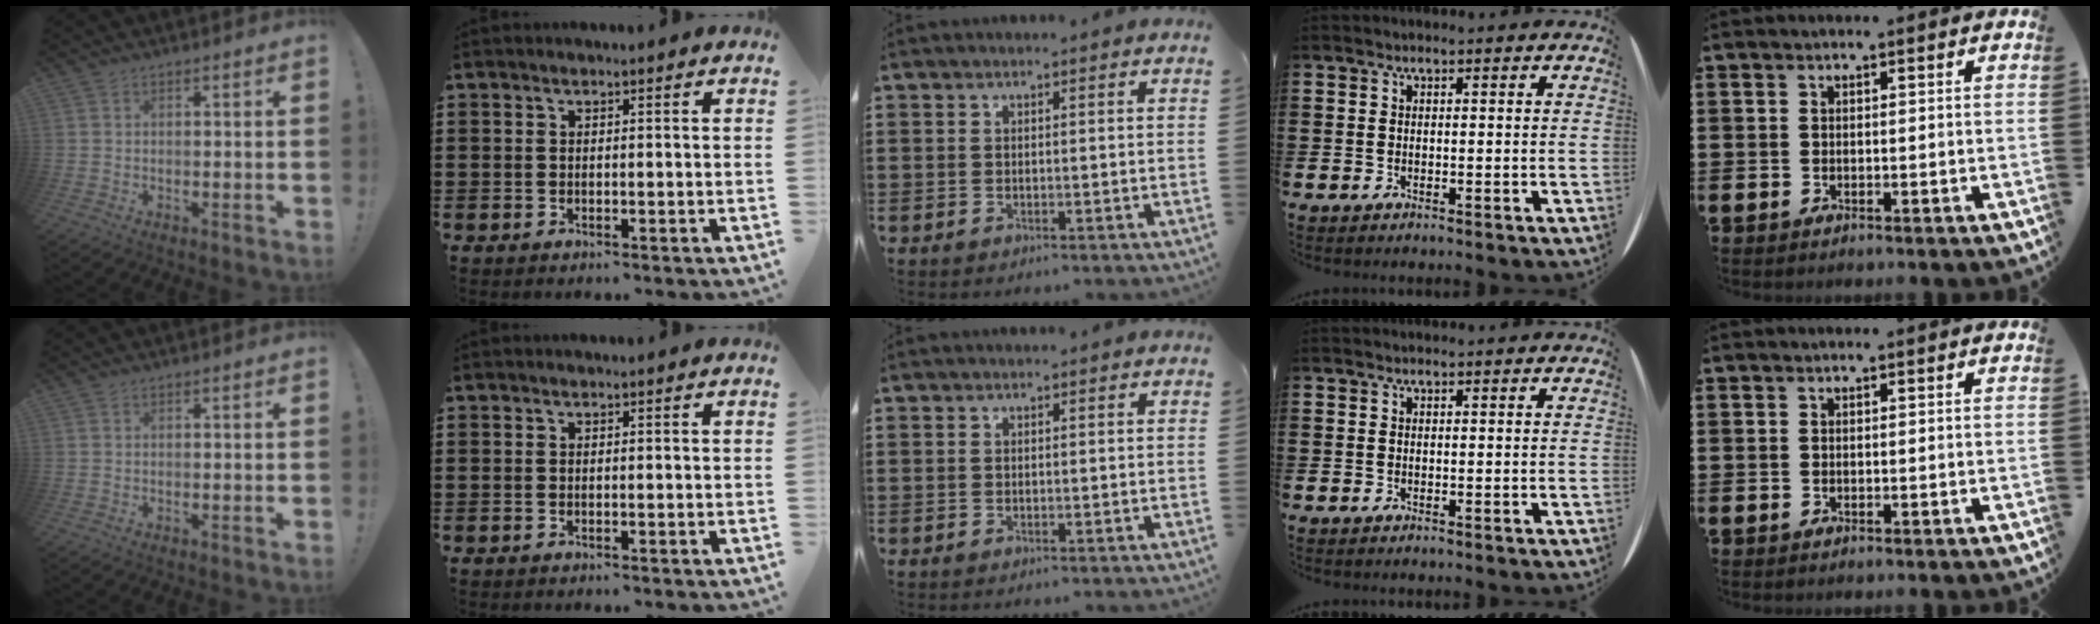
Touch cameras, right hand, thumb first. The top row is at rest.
{}